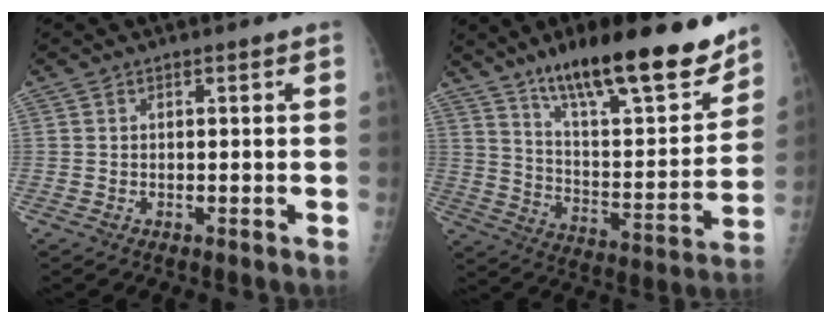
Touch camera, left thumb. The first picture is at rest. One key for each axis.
{"total": 24.4, "fx": 17.3, "fy": 6.2, "fz": 16.1, "tx": -0.218, "ty": -0.080, "tz": 0.281}